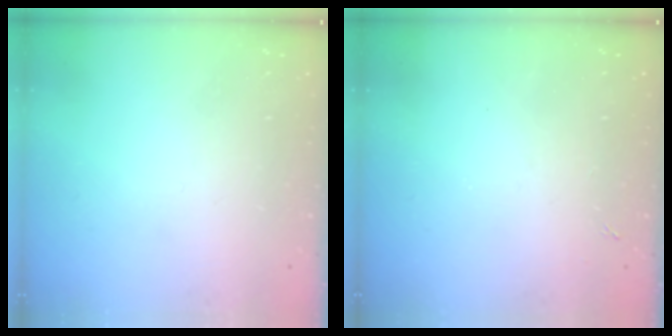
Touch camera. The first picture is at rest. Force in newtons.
{"total": 1.7, "press": 1.6, "slide": 0.3}